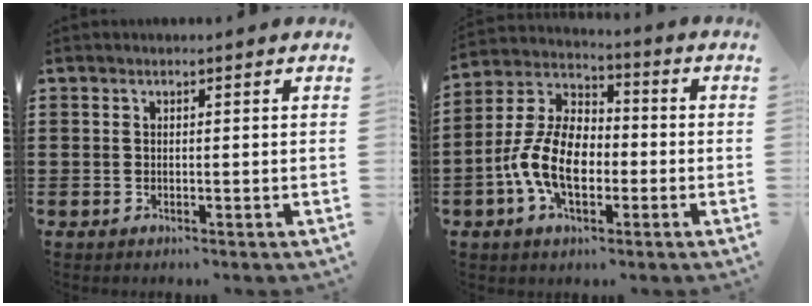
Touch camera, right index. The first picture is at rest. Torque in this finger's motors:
{"motor_torque": [2.14, 0.00, 1.05, 0.21]}